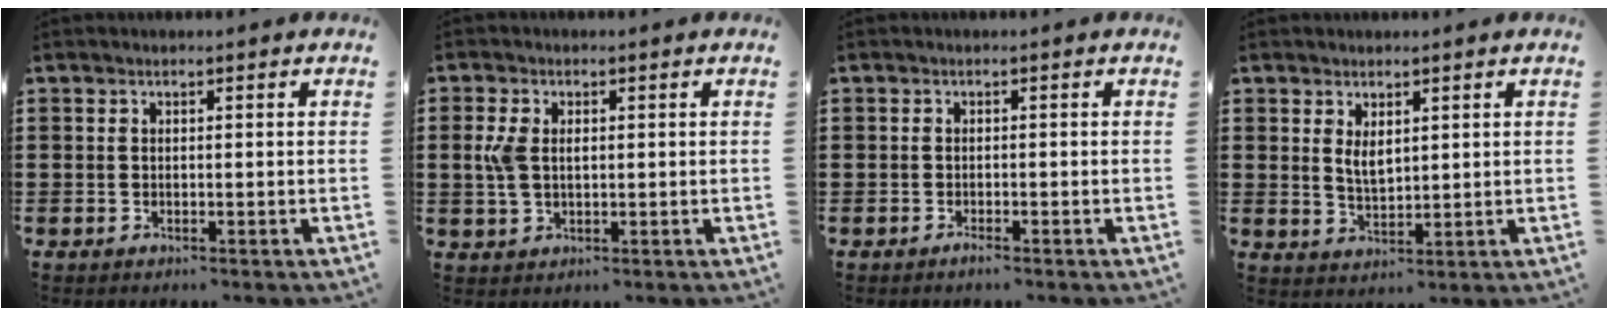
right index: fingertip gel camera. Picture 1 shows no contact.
{"total": 3.7, "force": [0.4, 2.2, 2.9], "torque": [-0.078, 0.005, 0.002]}
{"total": 0.9, "force": [-0.9, 0.1, 0.3], "torque": [-0.009, -0.005, -0.016]}
{"total": 3.0, "force": [1.4, 1.5, 2.3], "torque": [-0.048, 0.003, 0.025]}